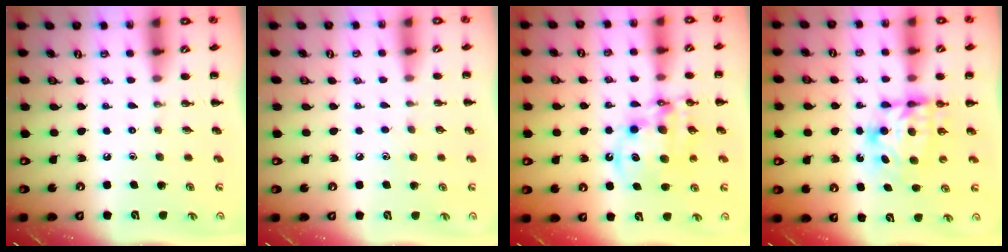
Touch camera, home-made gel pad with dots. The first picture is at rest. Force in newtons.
{"total": 3.6, "press": 3.5, "slide": 0.8}
{"total": 12.8, "press": 12.5, "slide": 2.9}
{"total": 6.6, "press": 6.5, "slide": 0.9}